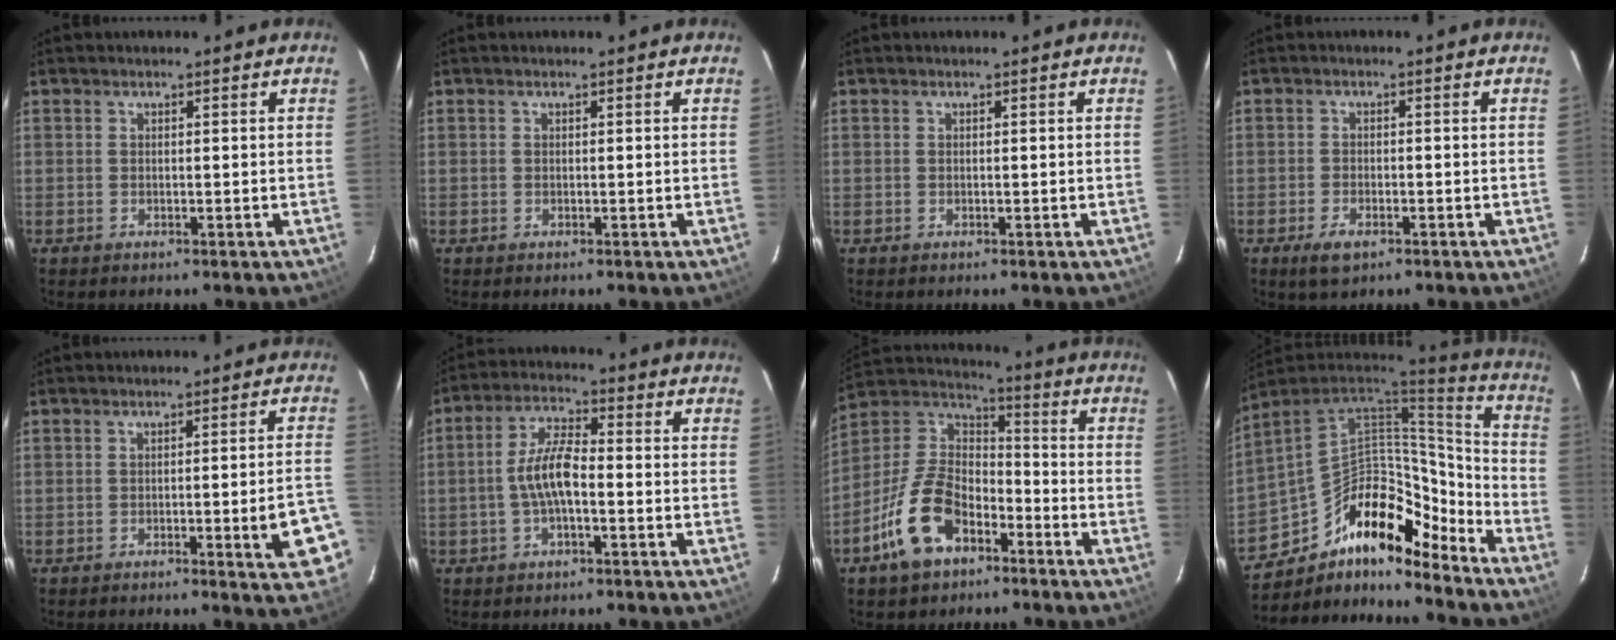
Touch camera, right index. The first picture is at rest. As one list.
[{"total": 0.0}, {"total": 0.0}, {"total": 3.9, "force": [-2.3, 1.8, 2.6], "torque": [-0.063, -0.008, -0.040]}, {"total": 7.0, "force": [-3.2, 0.6, 6.2], "torque": [-0.073, -0.001, -0.035]}, {"total": 7.0, "force": [-1.8, 2.3, 6.3], "torque": [-0.131, 0.014, -0.035]}, {"total": 15.9, "force": [-8.4, 9.8, 9.3], "torque": [-0.207, 0.022, -0.144]}, {"total": 22.1, "force": [-13.5, 11.8, 12.9], "torque": [-0.255, 0.026, -0.211]}]